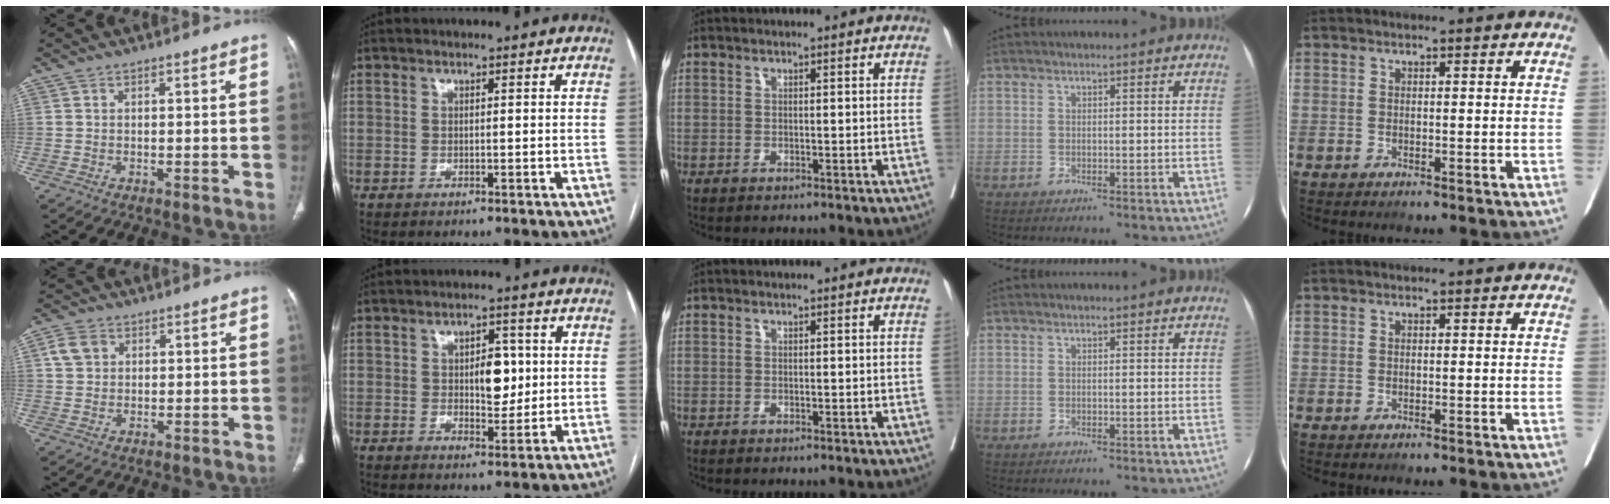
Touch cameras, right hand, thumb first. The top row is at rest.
{"thumb": {"total": 4.0, "force": [1.4, 3.2, 1.9], "torque": [-0.028, 0.003, 0.027]}, "index": {"total": 5.7, "force": [0.7, 3.0, 4.8], "torque": [-0.065, 0.007, 0.017]}}